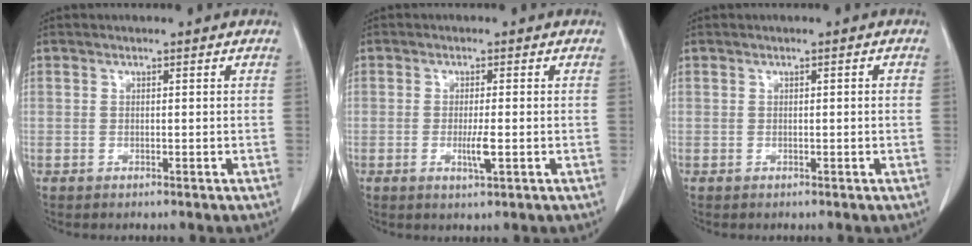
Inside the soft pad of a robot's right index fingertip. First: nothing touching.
{"total": 2.9, "force": [-0.7, 0.1, 2.8], "torque": [-0.054, -0.006, -0.010]}
{"total": 0.7, "force": [0.0, 0.2, 0.7], "torque": [-0.012, 0.001, 0.001]}